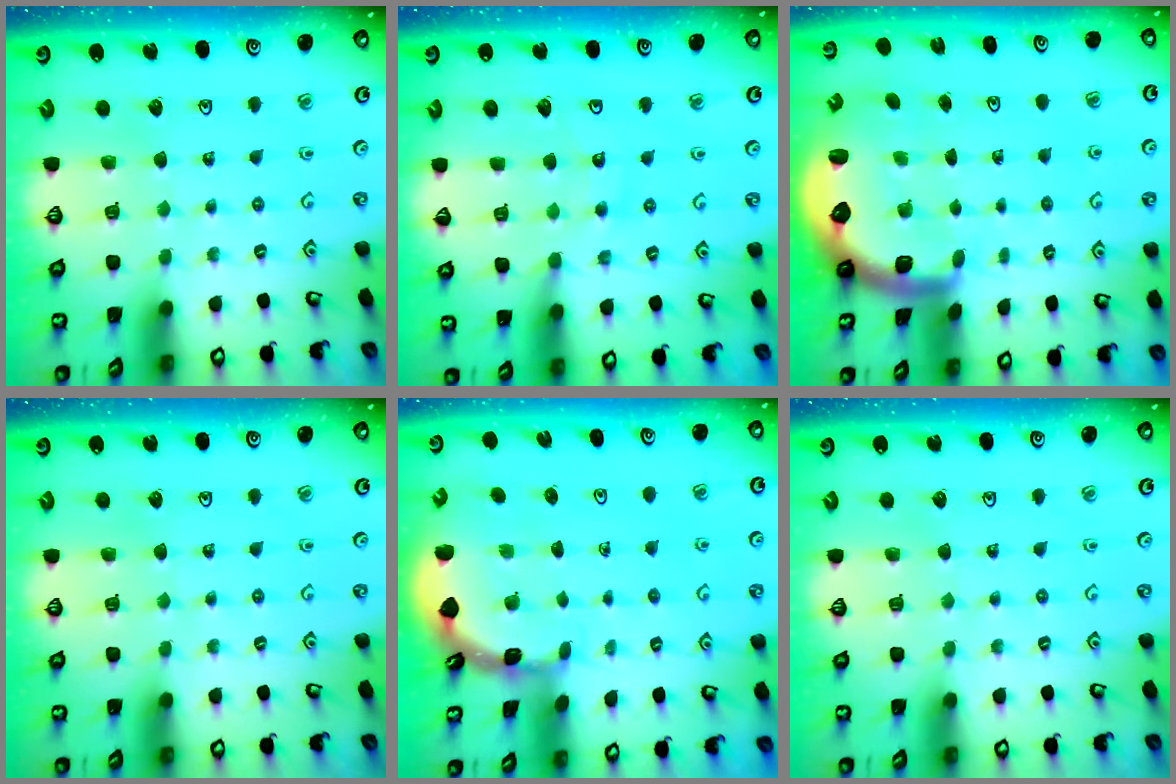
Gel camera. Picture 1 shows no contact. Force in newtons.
{"total": 10.5, "press": 10.5, "slide": 1.3}
{"total": 2.8, "press": 2.4, "slide": 1.4}
{"total": 0.0}
{"total": 1.7, "press": 1.6, "slide": 0.1}
{"total": 0.0}